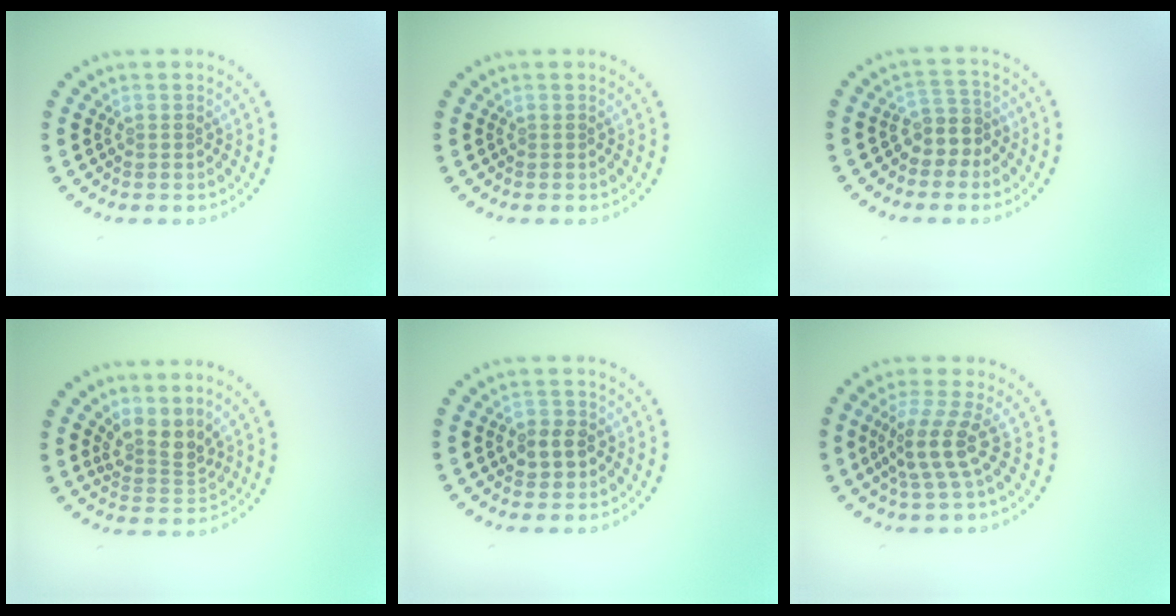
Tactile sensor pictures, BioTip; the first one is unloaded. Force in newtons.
{"total": 0.0}
{"total": 2.6, "press": 2.2, "slide": 1.5}
{"total": 2.9, "press": 2.2, "slide": 2.0}
{"total": 2.4, "press": 2.3, "slide": 0.7}
{"total": 3.5, "press": 2.6, "slide": 2.3}